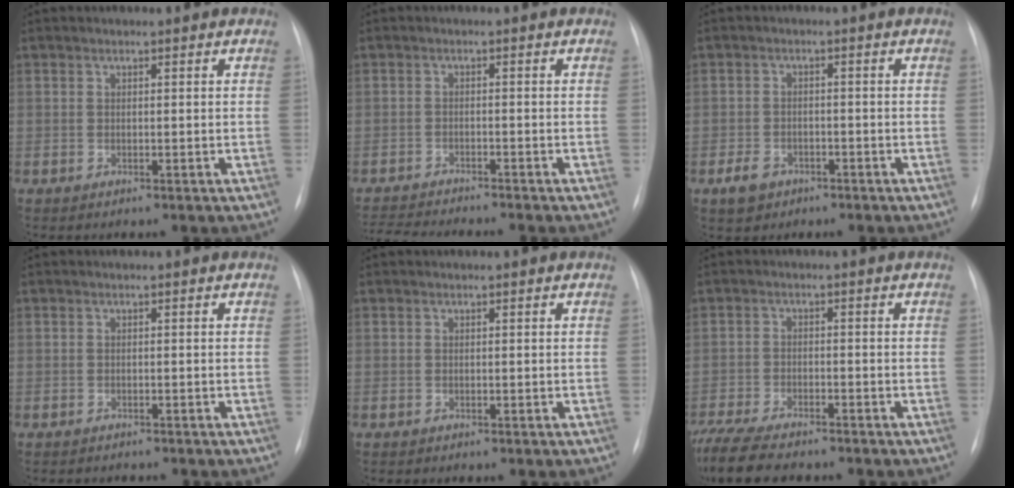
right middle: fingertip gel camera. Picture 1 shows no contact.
{"total": 8.5, "force": [-7.9, -0.6, 3.0], "torque": [-0.047, -0.012, -0.126]}
{"total": 3.6, "force": [-2.1, 2.6, 1.3], "torque": [-0.026, 0.003, -0.028]}
{"total": 1.8, "force": [-1.7, 0.7, 0.2], "torque": [-0.006, -0.004, -0.020]}
{"total": 0.0}
{"total": 12.5, "force": [-10.4, 3.1, 6.1], "torque": [-0.128, -0.019, -0.167]}